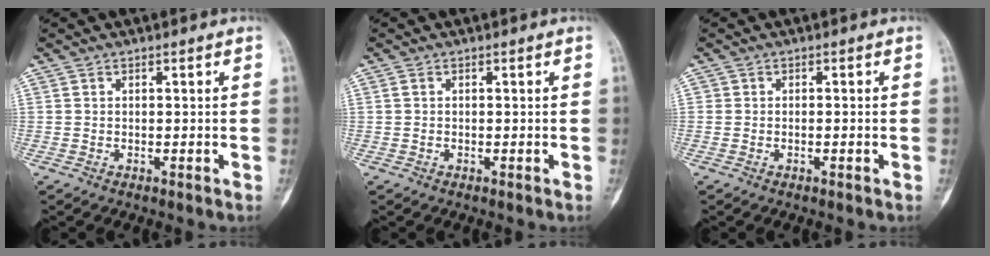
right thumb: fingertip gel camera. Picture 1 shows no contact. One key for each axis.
{"total": 0.7, "fx": 0.1, "fy": 0.5, "fz": 0.4, "tx": -0.007, "ty": 0.000, "tz": 0.000}
{"total": 0.5, "fx": -0.2, "fy": 0.4, "fz": 0.3, "tx": 0.003, "ty": 0.002, "tz": -0.007}